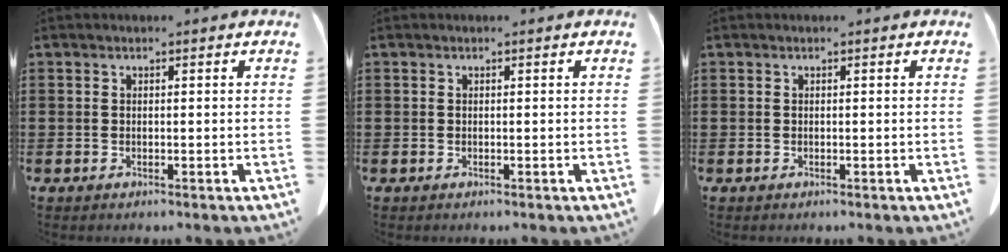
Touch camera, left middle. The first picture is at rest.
{"total": 0.0}
{"total": 0.0}